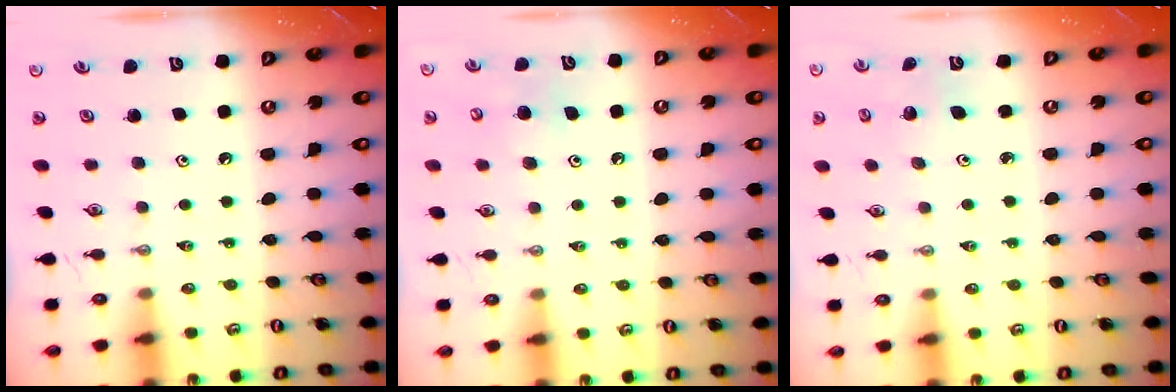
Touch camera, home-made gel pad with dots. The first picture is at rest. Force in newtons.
{"total": 7.4, "press": 7.4, "slide": 0.8}
{"total": 2.6, "press": 2.6, "slide": 0.2}